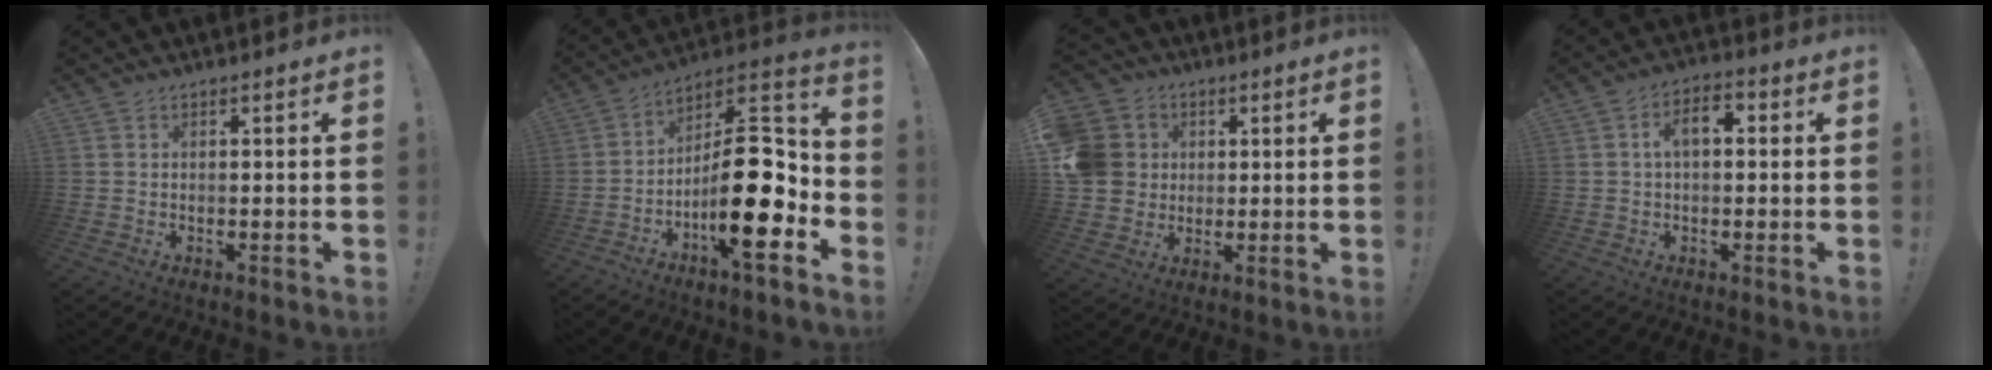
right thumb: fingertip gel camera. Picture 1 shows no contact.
{"total": 21.6, "force": [-5.2, 8.0, 19.4], "torque": [-0.306, 0.027, -0.079]}
{"total": 12.2, "force": [2.0, 11.1, 4.7], "torque": [-0.085, 0.006, 0.047]}
{"total": 6.8, "force": [0.9, 4.0, 5.5], "torque": [-0.079, 0.010, 0.012]}